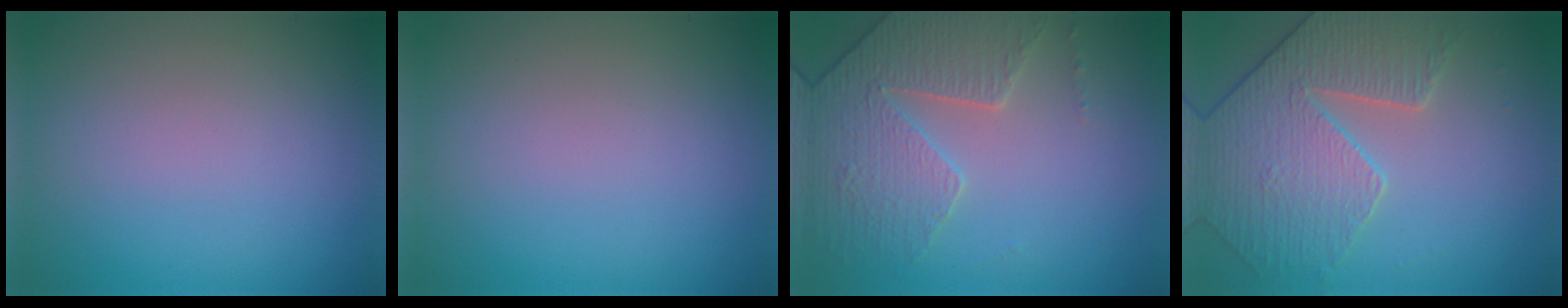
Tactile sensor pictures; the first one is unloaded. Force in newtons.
{"total": 0.0}
{"total": 4.0, "press": 3.9, "slide": 1.1}
{"total": 4.4, "press": 4.4, "slide": 0.2}